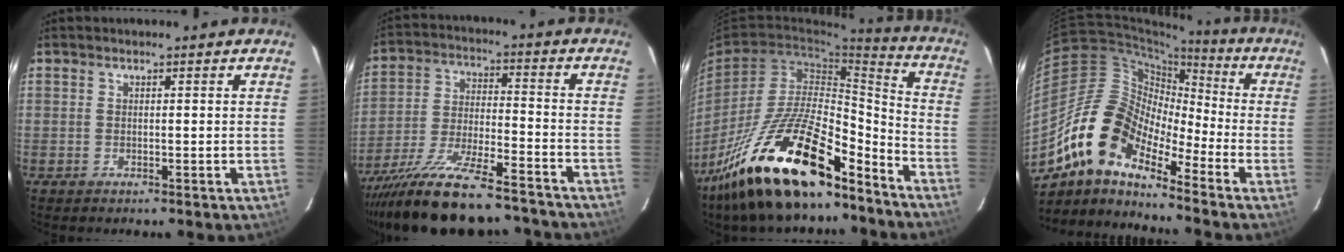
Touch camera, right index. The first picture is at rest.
{"total": 20.5, "force": [-17.0, 4.9, 10.2], "torque": [-0.198, -0.037, -0.267]}
{"total": 24.5, "force": [-17.7, 7.7, 15.1], "torque": [-0.268, -0.008, -0.293]}
{"total": 14.4, "force": [-9.9, 5.6, 8.9], "torque": [-0.145, 0.008, -0.207]}